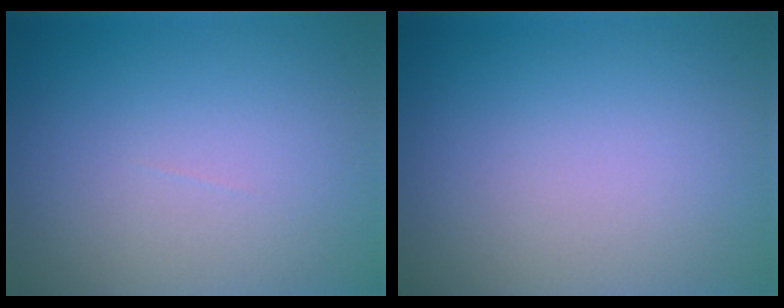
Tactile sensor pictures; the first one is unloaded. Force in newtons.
{"total": 0.0}